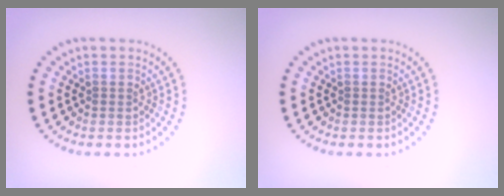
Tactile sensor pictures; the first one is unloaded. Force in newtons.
{"total": 0.0}